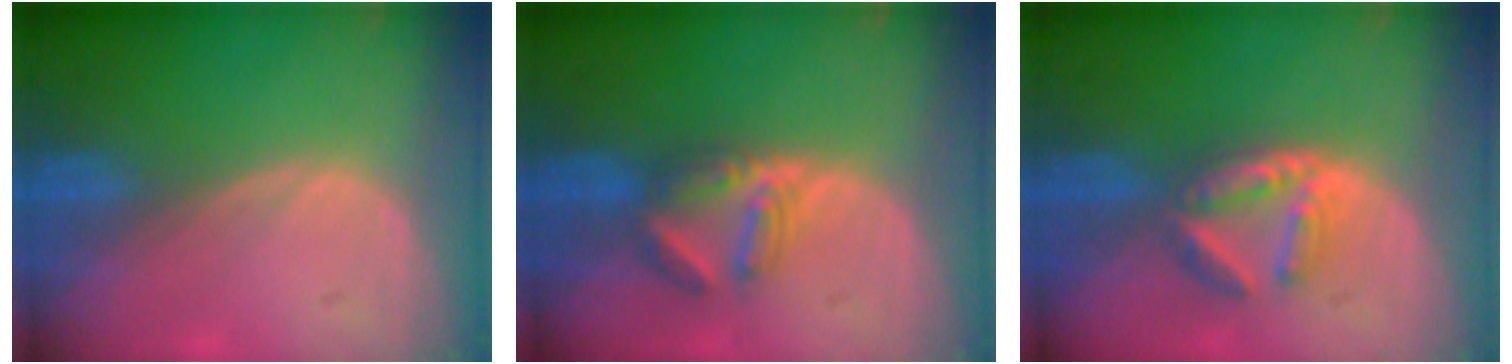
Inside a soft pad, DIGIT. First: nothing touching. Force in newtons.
{"total": 5.1, "press": 5.0, "slide": 1.1}
{"total": 5.4, "press": 5.3, "slide": 1.0}